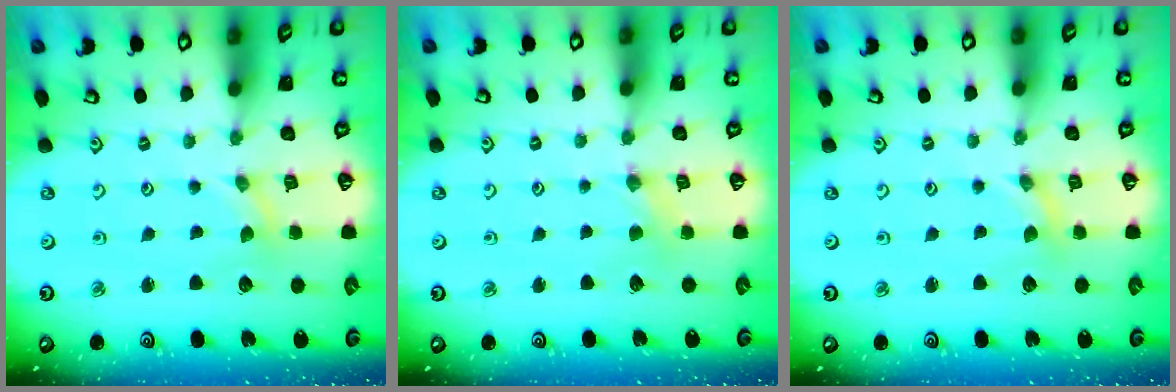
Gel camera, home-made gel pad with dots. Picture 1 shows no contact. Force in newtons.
{"total": 2.6, "press": 2.6, "slide": 0.3}
{"total": 0.0}